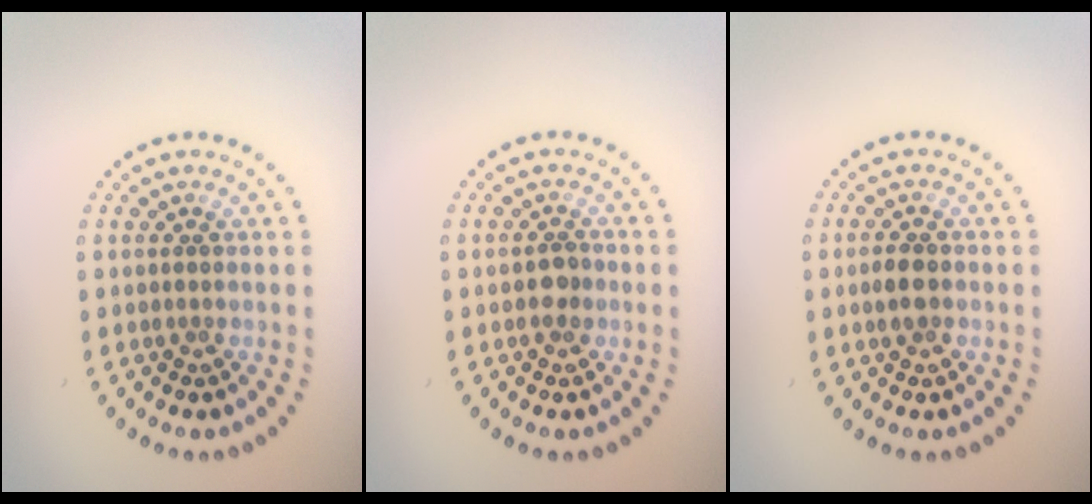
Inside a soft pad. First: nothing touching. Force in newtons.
{"total": 1.6, "press": 1.5, "slide": 0.5}
{"total": 1.9, "press": 1.8, "slide": 0.2}